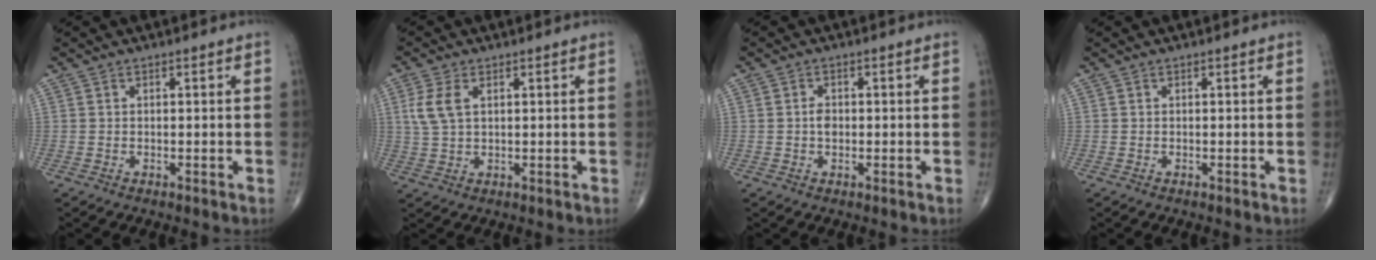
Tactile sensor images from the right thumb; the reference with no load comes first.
{"total": 5.1, "force": [1.5, 2.8, 4.0], "torque": [-0.095, 0.005, 0.033]}
{"total": 1.9, "force": [-0.1, 1.3, 1.4], "torque": [-0.021, 0.002, -0.003]}
{"total": 0.0}